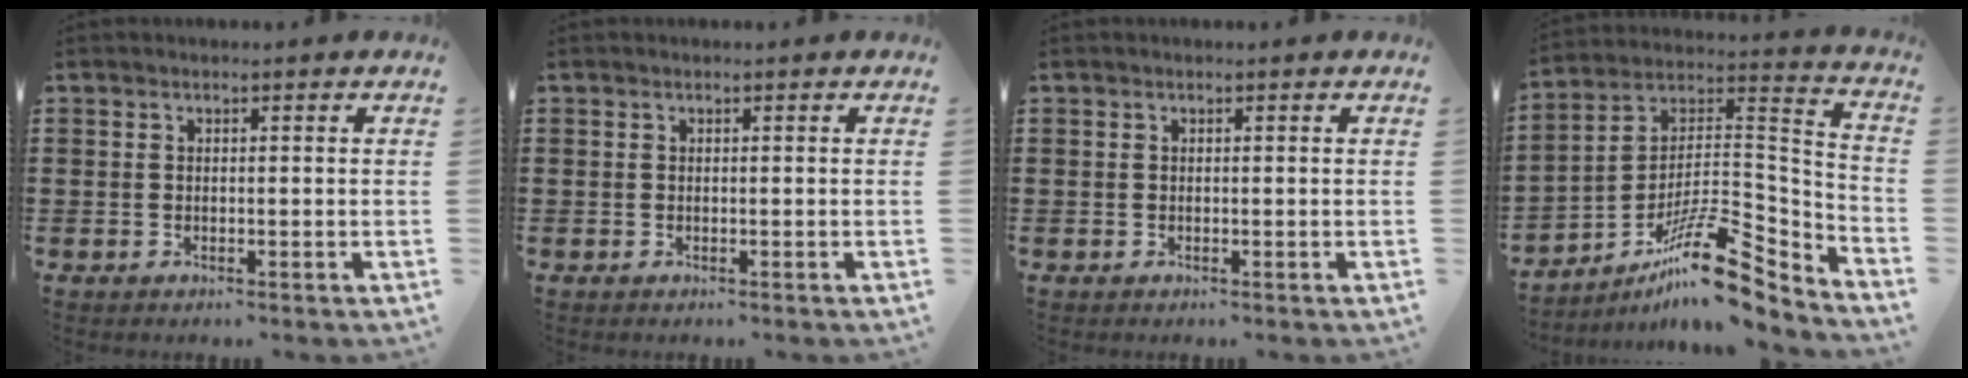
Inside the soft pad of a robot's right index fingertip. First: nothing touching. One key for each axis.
{"total": 0.0}
{"total": 0.0}
{"total": 14.8, "fx": -10.3, "fy": 4.0, "fz": 9.8, "tx": -0.150, "ty": 0.032, "tz": -0.188}